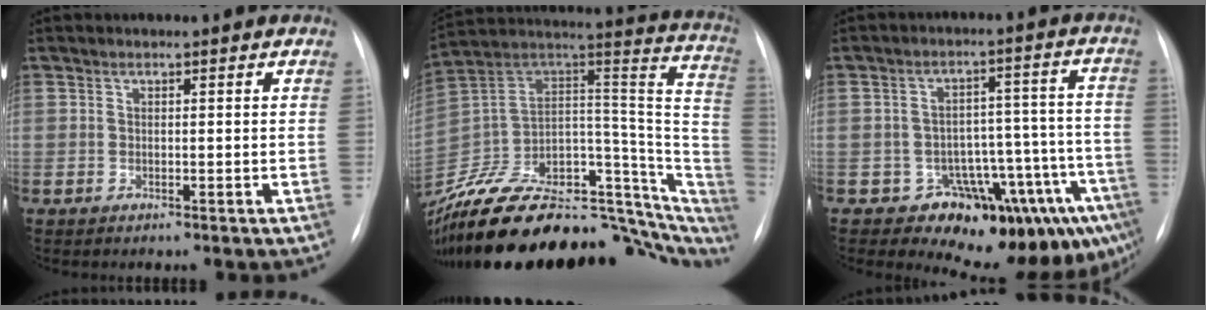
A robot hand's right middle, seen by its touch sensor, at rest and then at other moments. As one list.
[{"total": 33.6, "force": [-24.8, 12.9, 18.6], "torque": [-0.221, 0.033, -0.362]}, {"total": 13.4, "force": [-8.8, 6.1, 8.0], "torque": [-0.056, 0.071, -0.112]}]